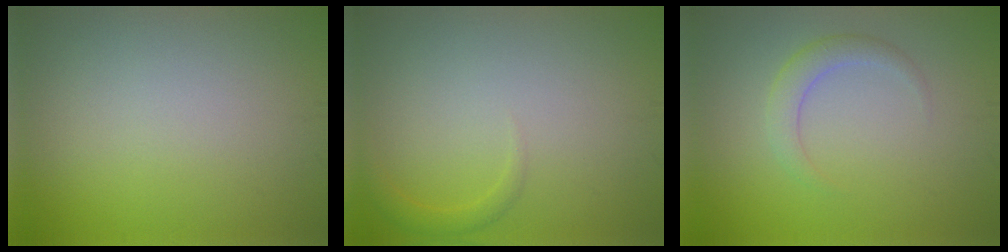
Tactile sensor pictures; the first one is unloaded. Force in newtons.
{"total": 1.1, "press": 1.1, "slide": 0.1}
{"total": 2.1, "press": 2.1, "slide": 0.1}